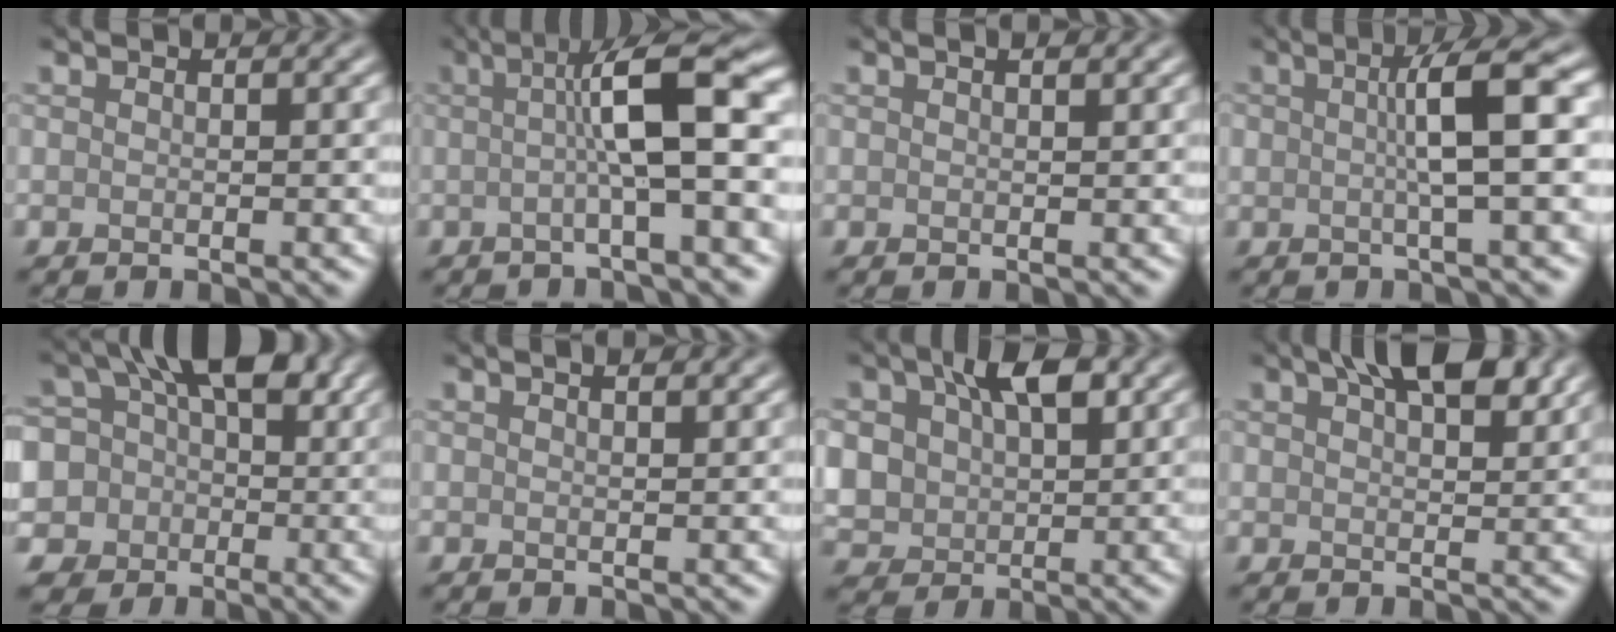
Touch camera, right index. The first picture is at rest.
{"total": 7.3, "force": [0.1, 1.3, 7.2], "torque": [-0.110, 0.019, -0.009]}
{"total": 0.9, "force": [0.6, 0.3, 0.6], "torque": [-0.010, 0.002, 0.011]}
{"total": 5.0, "force": [0.6, 0.7, 5.0], "torque": [-0.080, 0.012, 0.006]}
{"total": 11.1, "force": [0.8, 9.6, 5.5], "torque": [-0.077, 0.034, -0.022]}
{"total": 1.2, "force": [0.8, 0.4, 0.8], "torque": [-0.013, 0.002, 0.015]}
{"total": 9.1, "force": [2.6, 6.3, 6.0], "torque": [-0.123, 0.004, 0.048]}
{"total": 6.5, "force": [3.8, 2.7, 4.5], "torque": [-0.064, 0.013, 0.058]}